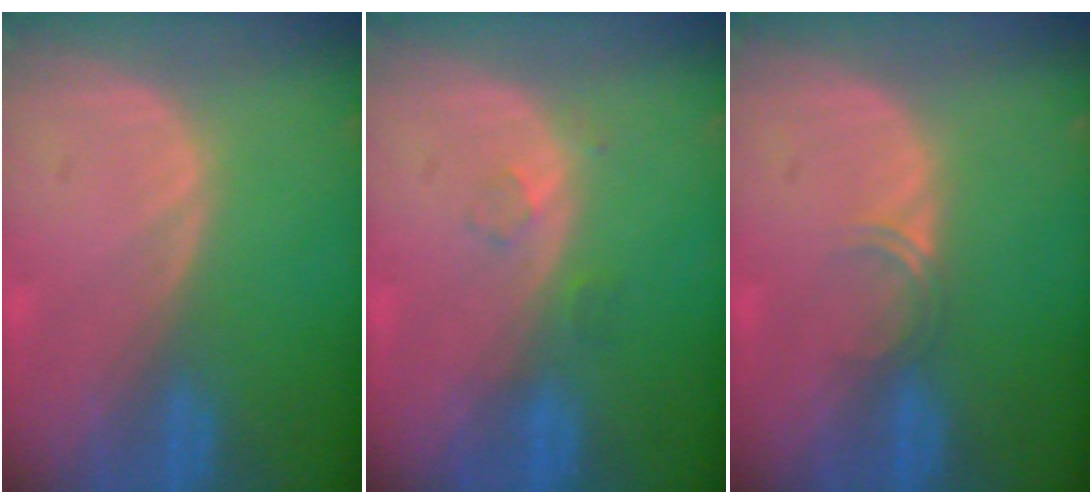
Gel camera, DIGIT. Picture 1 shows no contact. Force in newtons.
{"total": 1.7, "press": 1.7, "slide": 0.2}
{"total": 1.7, "press": 1.4, "slide": 1.0}